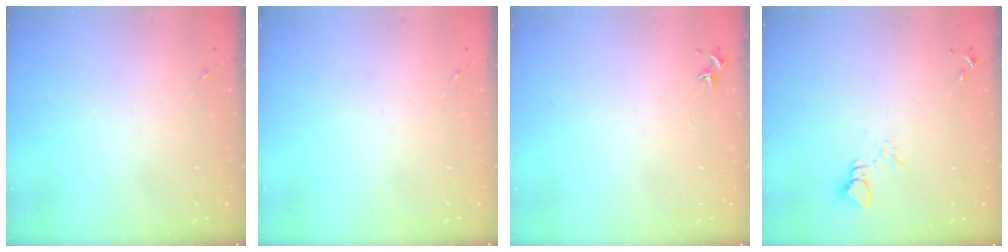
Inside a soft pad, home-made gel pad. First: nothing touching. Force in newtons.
{"total": 0.0}
{"total": 0.8, "press": 0.7, "slide": 0.3}
{"total": 3.4, "press": 3.4, "slide": 0.2}